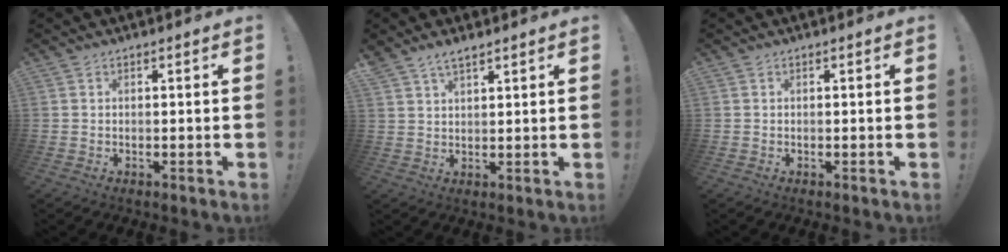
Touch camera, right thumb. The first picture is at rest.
{"total": 3.7, "force": [3.0, 1.3, 1.8], "torque": [-0.025, -0.019, 0.055]}
{"total": 0.0}